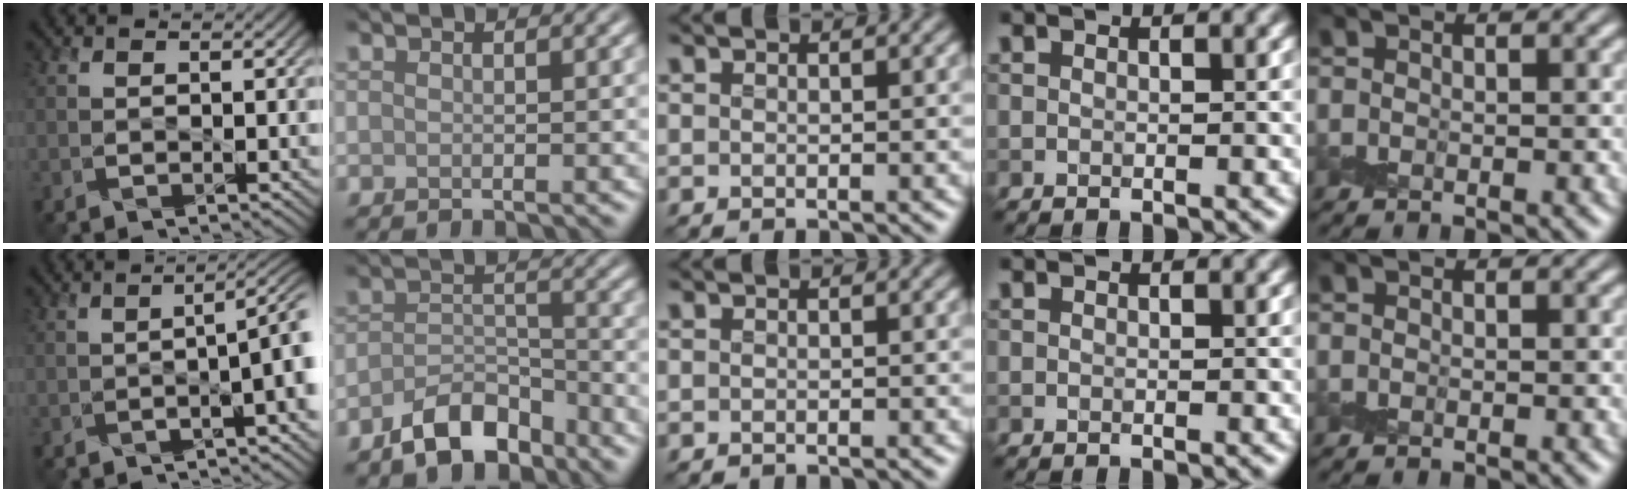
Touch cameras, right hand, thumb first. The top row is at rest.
{"thumb": {"total": 6.0, "force": [-0.9, 1.4, 5.8], "torque": [-0.070, 0.005, -0.018]}, "index": {"total": 5.1, "force": [-3.7, 2.4, 2.6], "torque": [-0.039, -0.001, -0.071]}}